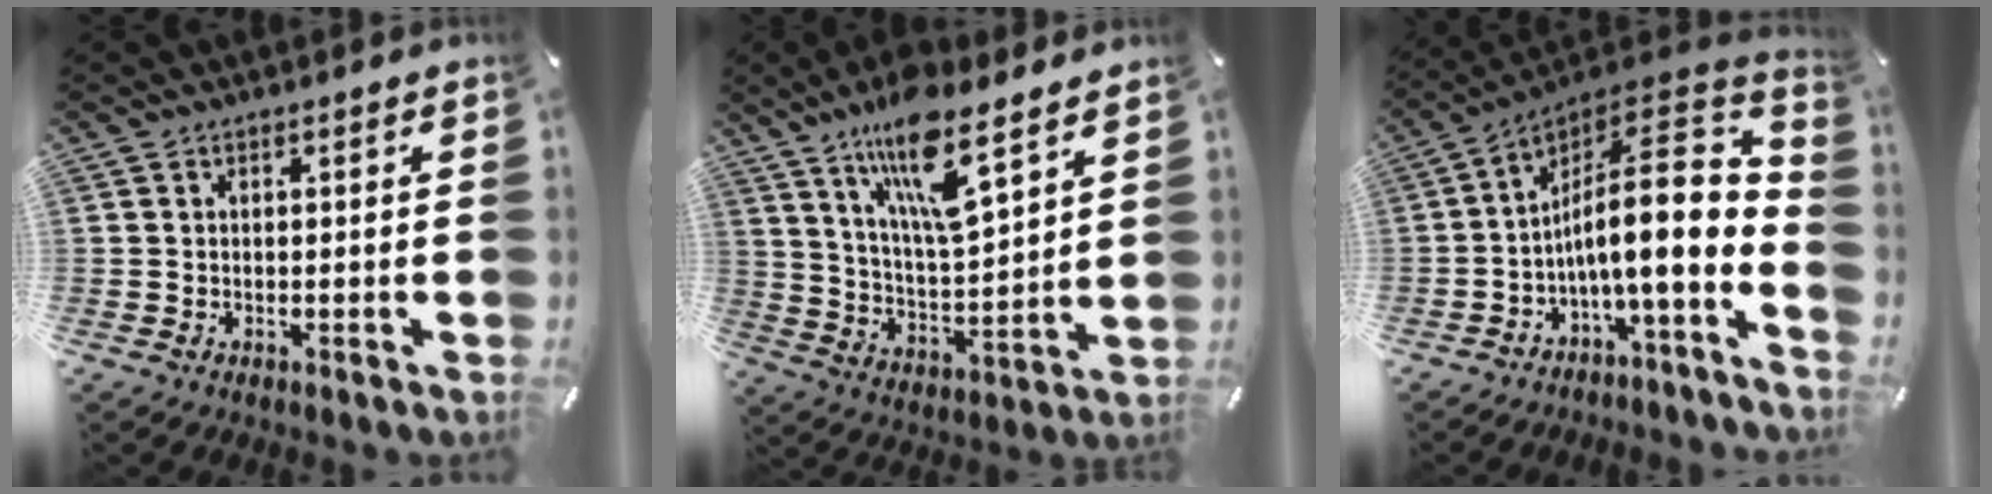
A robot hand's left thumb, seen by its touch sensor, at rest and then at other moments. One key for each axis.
{"total": 14.7, "fx": 10.8, "fy": 3.7, "fz": 9.3, "tx": -0.178, "ty": -0.053, "tz": 0.185}
{"total": 14.8, "fx": -1.8, "fy": 4.4, "fz": 14.0, "tx": -0.227, "ty": -0.043, "tz": -0.039}